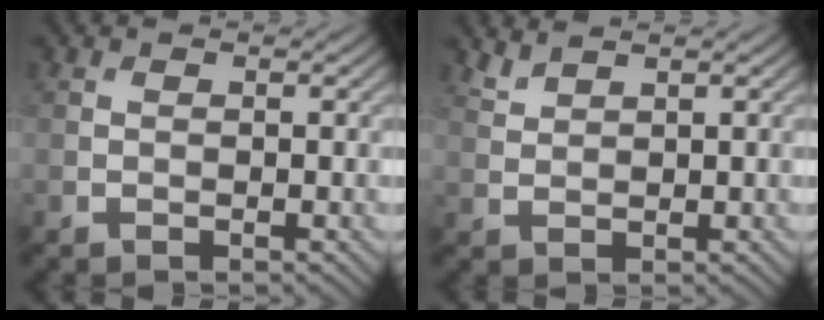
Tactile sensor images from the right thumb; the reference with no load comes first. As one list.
[{"total": 1.7, "force": [1.6, 0.1, 0.5], "torque": [-0.018, 0.004, 0.041]}]